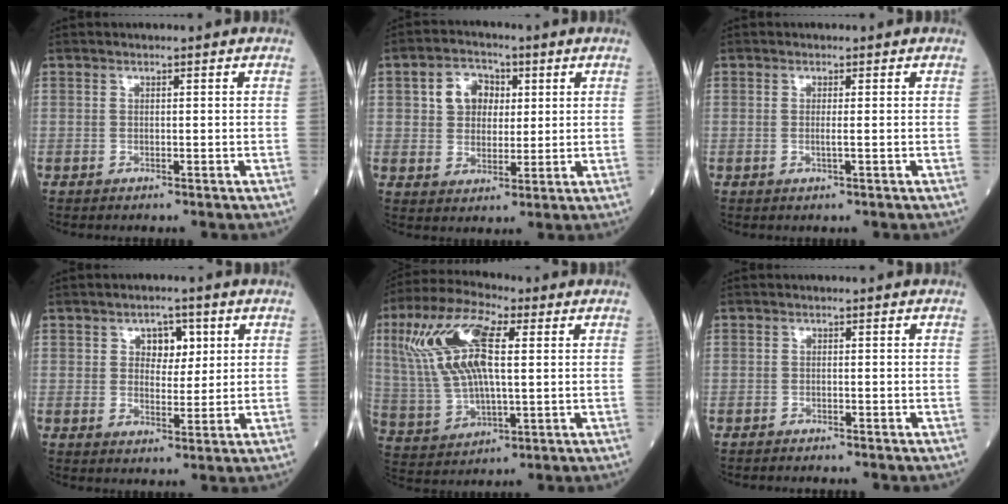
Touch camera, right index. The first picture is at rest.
{"total": 6.3, "force": [1.9, 4.8, 3.6], "torque": [-0.065, 0.020, 0.037]}
{"total": 0.9, "force": [-0.1, -0.3, 0.8], "torque": [-0.016, 0.000, -0.002]}
{"total": 4.4, "force": [1.7, 2.7, 3.0], "torque": [-0.039, 0.009, 0.029]}
{"total": 15.1, "force": [4.1, 5.0, 13.7], "torque": [-0.307, 0.025, 0.083]}
{"total": 2.3, "force": [-2.1, -0.1, 0.8], "torque": [-0.014, -0.003, -0.026]}